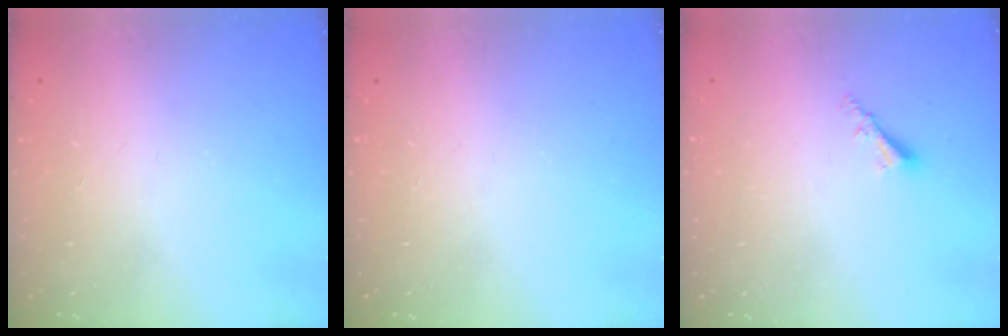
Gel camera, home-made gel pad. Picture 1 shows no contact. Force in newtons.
{"total": 0.0}
{"total": 2.2, "press": 2.2, "slide": 0.4}